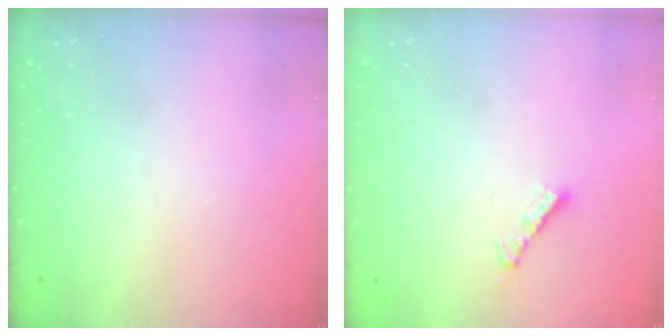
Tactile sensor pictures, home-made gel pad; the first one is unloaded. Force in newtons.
{"total": 2.7, "press": 2.7, "slide": 0.3}